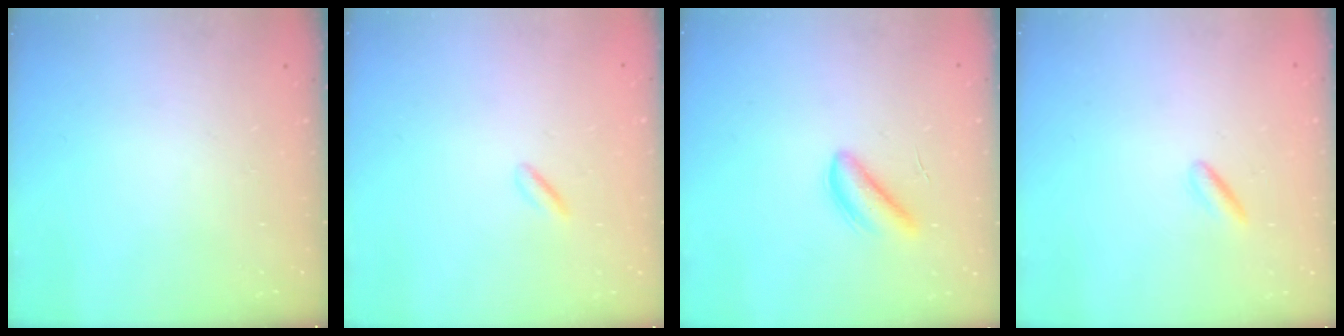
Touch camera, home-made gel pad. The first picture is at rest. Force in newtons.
{"total": 1.8, "press": 1.6, "slide": 0.8}
{"total": 3.9, "press": 3.9, "slide": 0.4}
{"total": 1.2, "press": 1.1, "slide": 0.5}